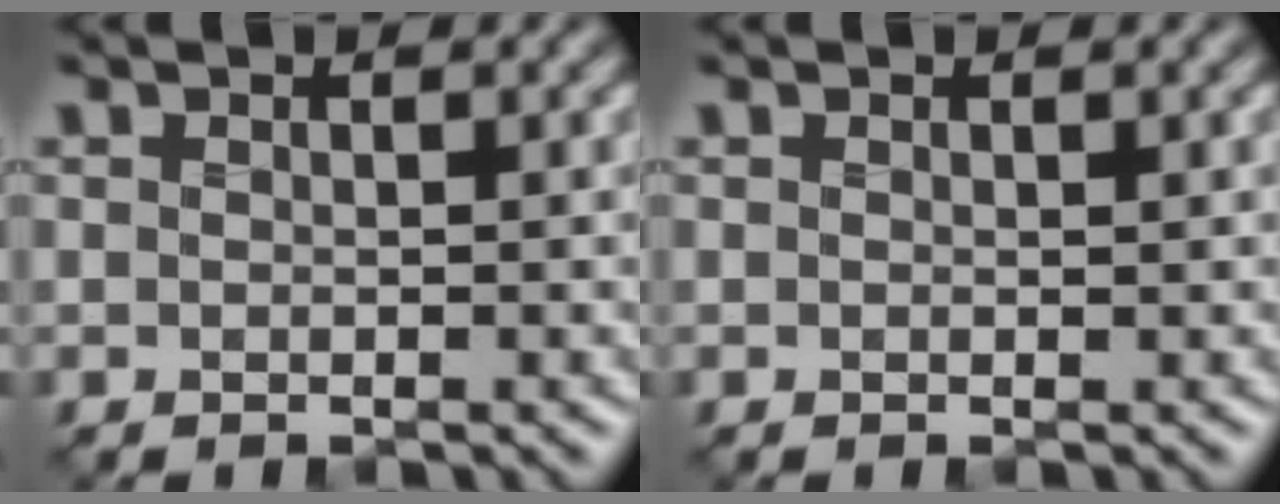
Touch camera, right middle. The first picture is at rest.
{"total": 0.0}